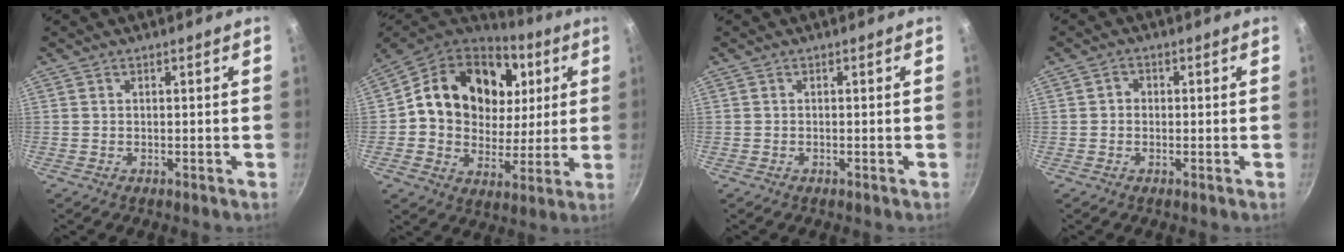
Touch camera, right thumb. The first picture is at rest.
{"total": 21.7, "force": [6.1, 17.3, 11.7], "torque": [-0.184, 0.000, 0.097]}
{"total": 0.0}
{"total": 1.7, "force": [-0.2, 1.5, 0.7], "torque": [-0.008, 0.005, -0.007]}